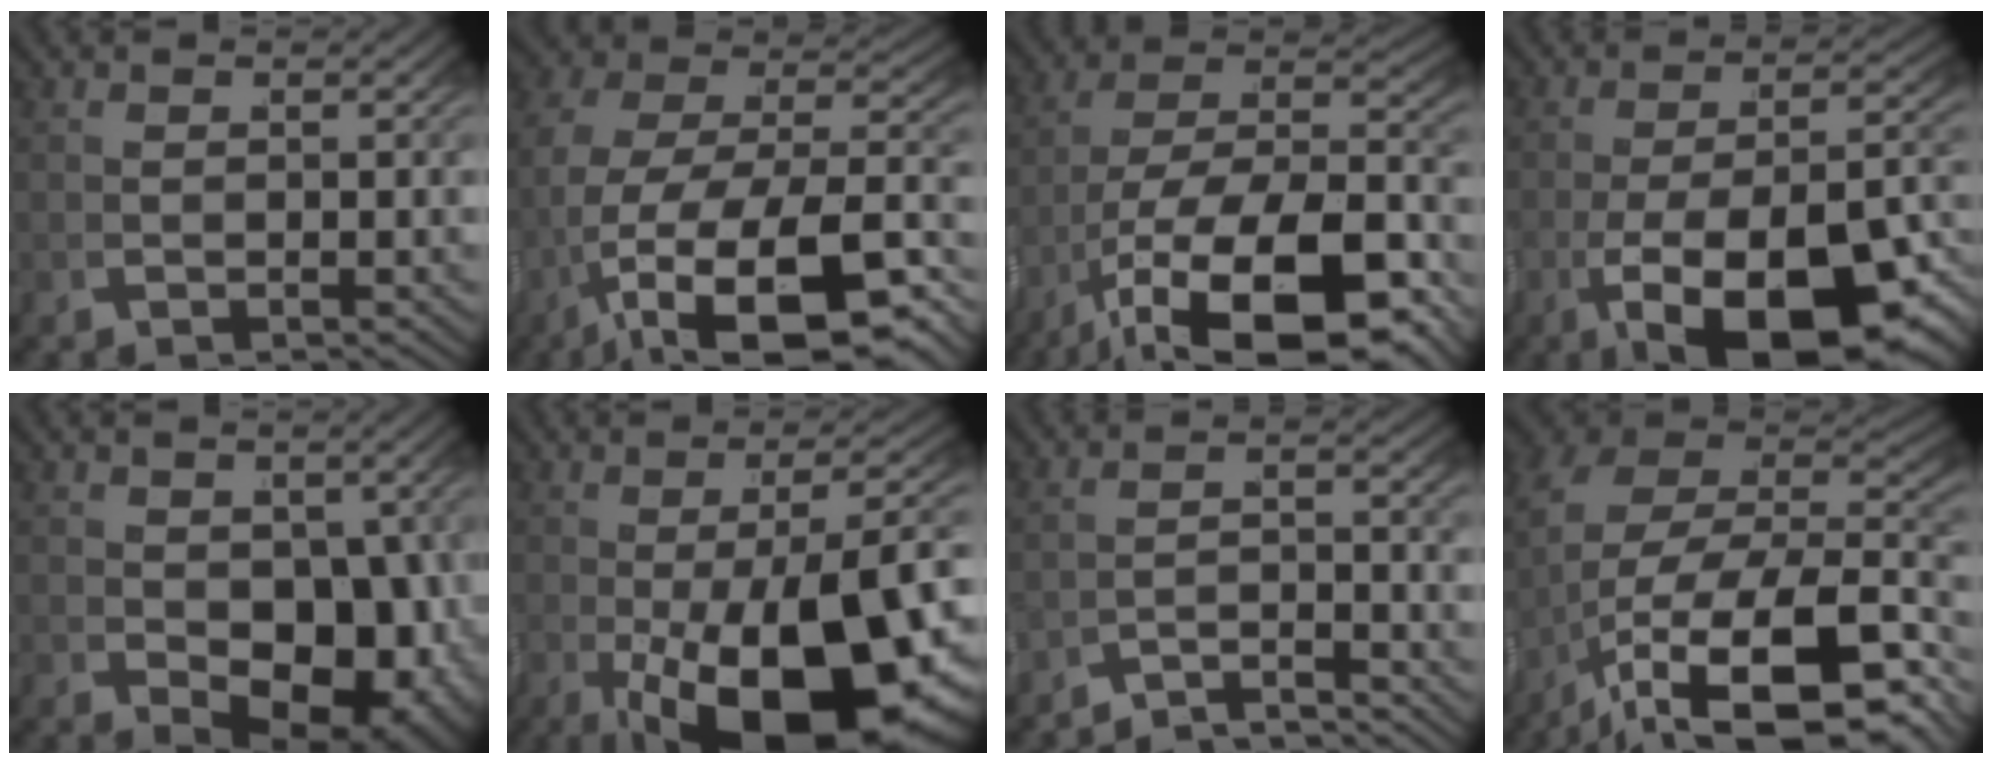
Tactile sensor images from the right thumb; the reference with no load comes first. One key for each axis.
{"total": 16.1, "fx": -3.8, "fy": 9.0, "fz": 12.8, "tx": -0.259, "ty": -0.095, "tz": 0.001}
{"total": 17.1, "fx": -3.6, "fy": 9.9, "fz": 13.5, "tx": -0.258, "ty": -0.085, "tz": 0.000}
{"total": 14.7, "fx": -4.8, "fy": 7.1, "fz": 11.9, "tx": -0.210, "ty": -0.064, "tz": -0.031}
{"total": 10.7, "fx": -0.8, "fy": 7.0, "fz": 8.1, "tx": -0.138, "ty": -0.063, "tz": 0.027}
{"total": 17.3, "fx": -5.3, "fy": 8.2, "fz": 14.3, "tx": -0.241, "ty": -0.063, "tz": -0.032}
{"total": 4.5, "fx": -3.6, "fy": 1.0, "fz": 2.4, "tx": -0.034, "ty": -0.016, "tz": -0.053}
{"total": 19.9, "fx": -1.2, "fy": 13.6, "fz": 14.4, "tx": -0.267, "ty": -0.059, "tz": 0.010}